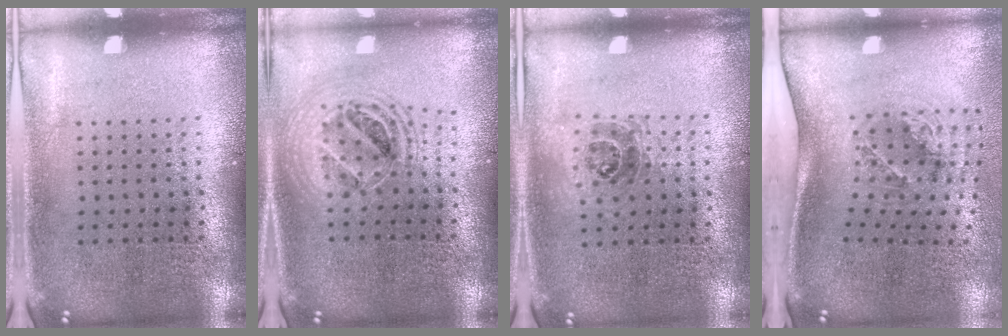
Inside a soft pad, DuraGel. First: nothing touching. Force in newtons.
{"total": 2.0, "press": 1.7, "slide": 1.2}
{"total": 1.1, "press": 1.0, "slide": 0.5}
{"total": 1.9, "press": 1.3, "slide": 1.4}